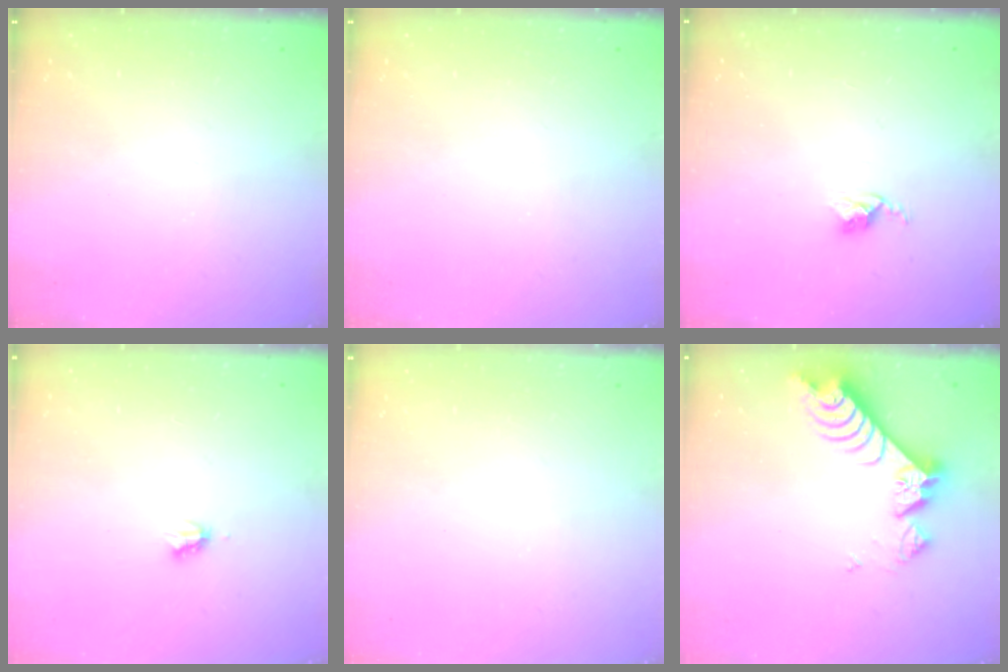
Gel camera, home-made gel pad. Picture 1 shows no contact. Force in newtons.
{"total": 0.0}
{"total": 2.8, "press": 2.7, "slide": 0.4}
{"total": 2.7, "press": 2.7, "slide": 0.2}
{"total": 0.0}
{"total": 8.5, "press": 8.4, "slide": 0.8}